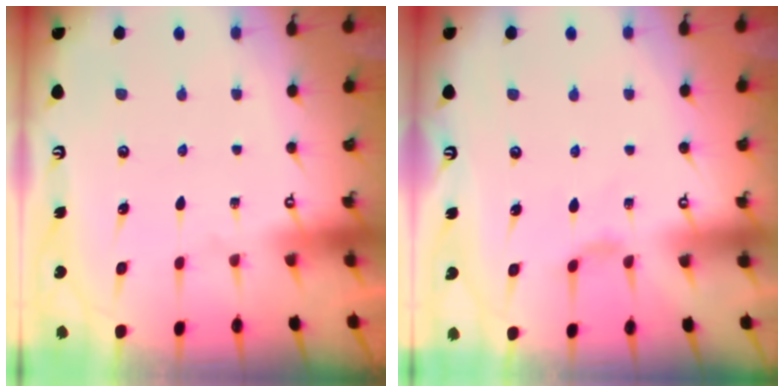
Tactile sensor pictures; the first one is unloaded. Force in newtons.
{"total": 1.4, "press": 1.3, "slide": 0.5}